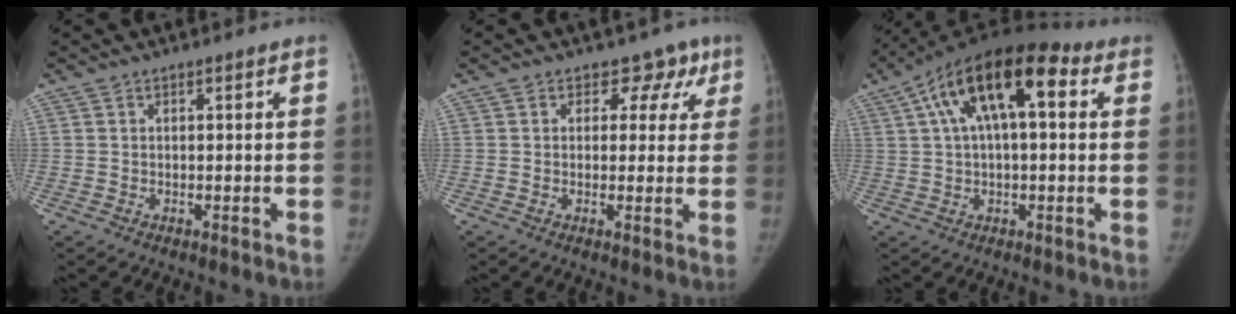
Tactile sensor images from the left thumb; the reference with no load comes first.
{"total": 5.7, "force": [3.2, 4.6, 1.2], "torque": [0.031, -0.007, 0.025]}
{"total": 17.7, "force": [5.6, 8.1, 14.7], "torque": [-0.236, 0.036, 0.080]}